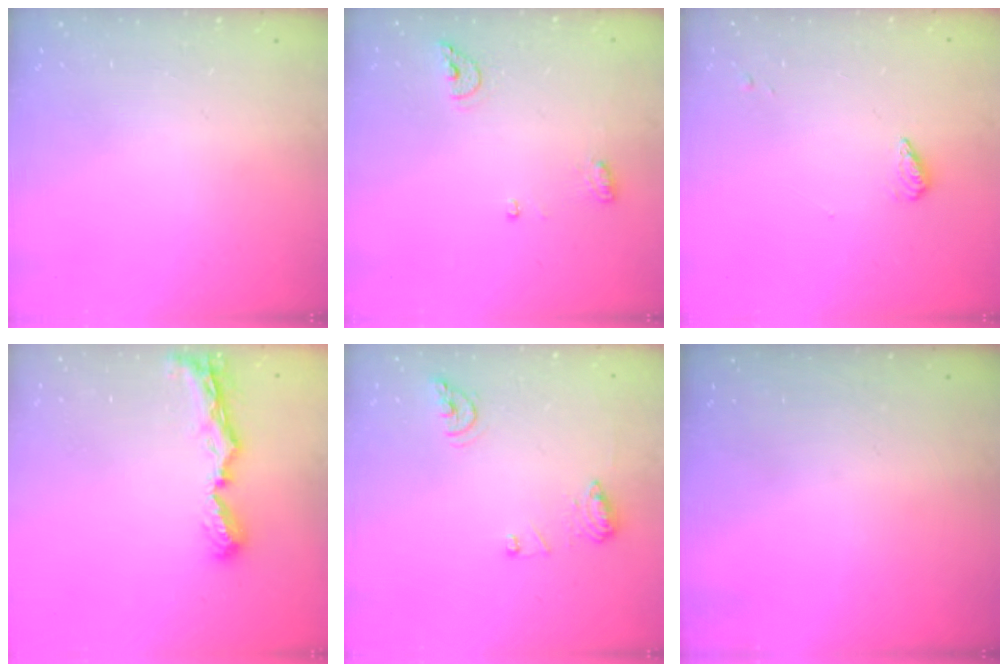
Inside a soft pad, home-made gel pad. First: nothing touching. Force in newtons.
{"total": 6.6, "press": 6.5, "slide": 1.0}
{"total": 3.4, "press": 3.4, "slide": 0.5}
{"total": 8.7, "press": 8.7, "slide": 0.7}
{"total": 10.4, "press": 10.4, "slide": 1.0}
{"total": 0.0}